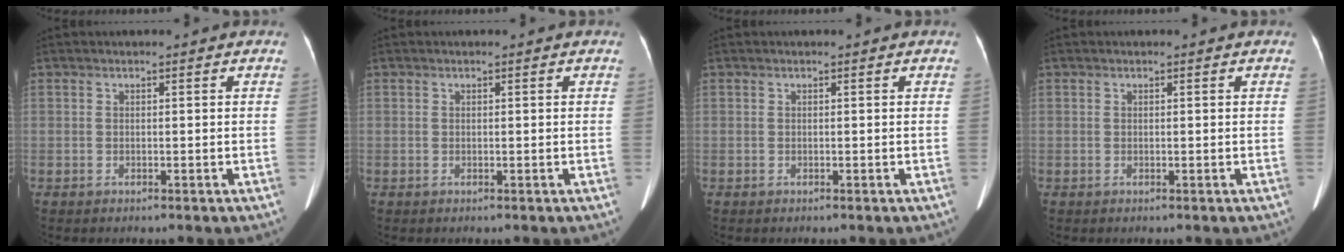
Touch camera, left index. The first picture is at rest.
{"total": 0.0}
{"total": 0.0}
{"total": 0.0}